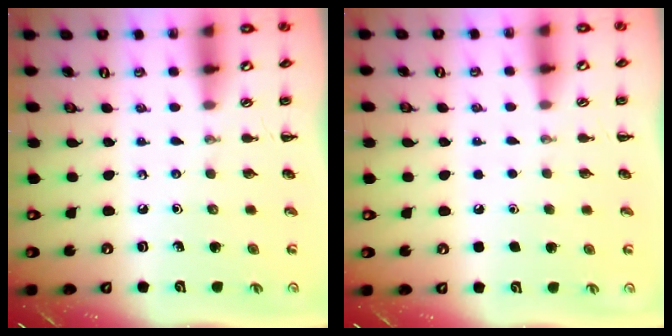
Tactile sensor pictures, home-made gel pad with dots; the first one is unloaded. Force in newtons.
{"total": 1.7, "press": 1.7, "slide": 0.1}